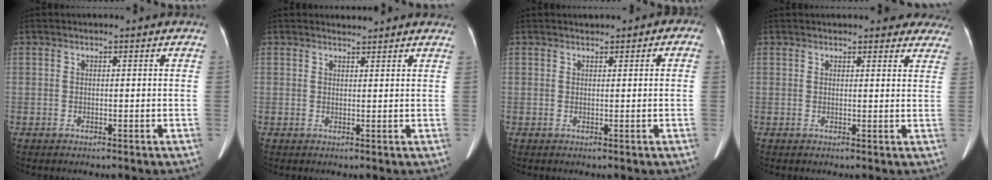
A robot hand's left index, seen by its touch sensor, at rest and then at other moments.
{"total": 2.3, "force": [2.2, 0.3, 0.0], "torque": [-0.008, 0.008, 0.025]}
{"total": 1.6, "force": [0.6, 1.1, 0.9], "torque": [-0.009, 0.016, 0.007]}
{"total": 9.2, "force": [8.4, 2.9, 2.6], "torque": [0.004, 0.006, 0.077]}